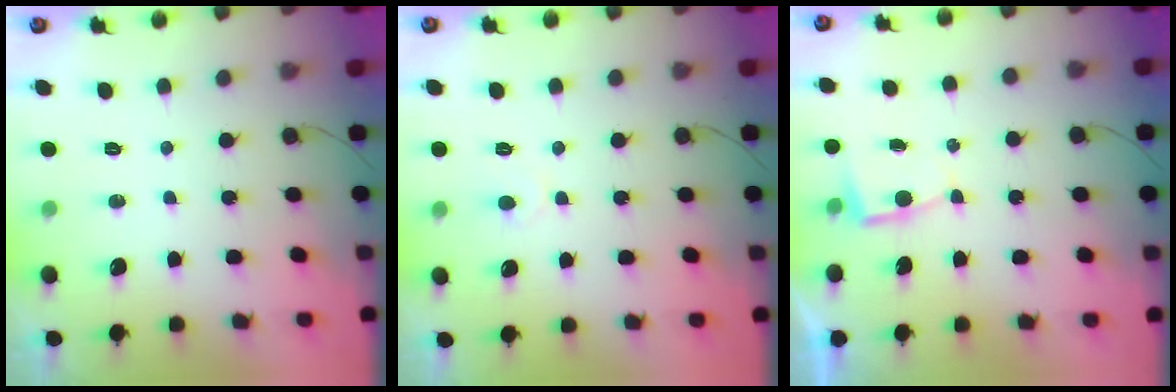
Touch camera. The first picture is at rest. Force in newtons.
{"total": 4.9, "press": 4.9, "slide": 0.5}
{"total": 2.4, "press": 2.4, "slide": 0.3}